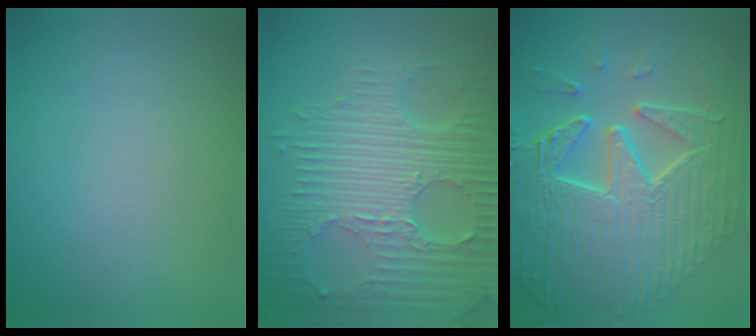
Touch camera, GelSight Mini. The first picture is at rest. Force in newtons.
{"total": 8.1, "press": 5.8, "slide": 5.7}
{"total": 10.8, "press": 7.4, "slide": 7.9}